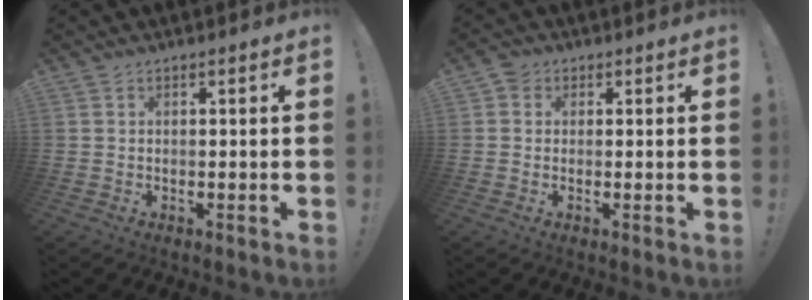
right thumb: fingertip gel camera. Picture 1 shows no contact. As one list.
[{"total": 2.3, "force": [0.5, 2.1, 0.8], "torque": [-0.011, 0.001, 0.008]}]